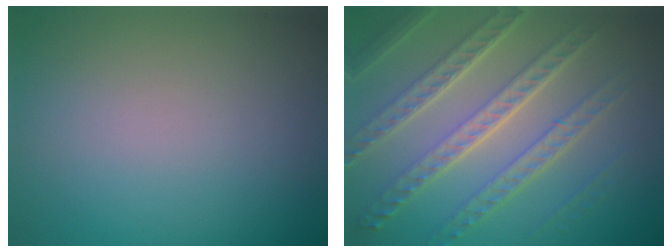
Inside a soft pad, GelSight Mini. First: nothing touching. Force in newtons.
{"total": 7.1, "press": 5.0, "slide": 5.0}